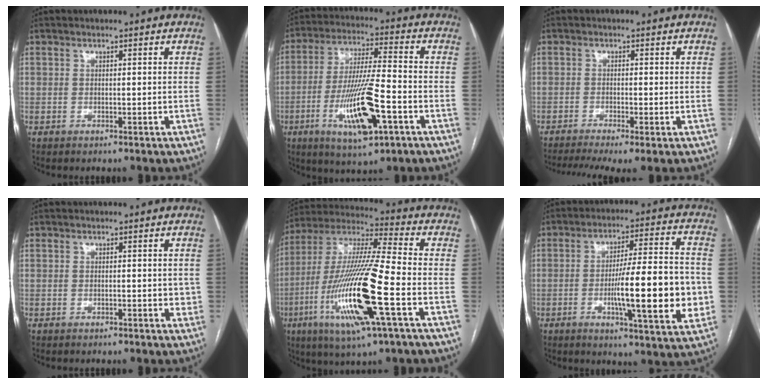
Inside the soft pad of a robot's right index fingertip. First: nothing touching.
{"total": 14.3, "force": [-5.3, 2.1, 13.1], "torque": [-0.254, -0.014, -0.089]}
{"total": 7.2, "force": [-4.8, 0.9, 5.2], "torque": [-0.090, -0.010, -0.082]}
{"total": 1.5, "force": [0.0, 0.9, 1.2], "torque": [-0.011, 0.001, -0.001]}
{"total": 20.9, "force": [-6.6, 1.4, 19.7], "torque": [-0.424, -0.027, -0.127]}
{"total": 16.6, "force": [-2.9, 1.9, 16.2], "torque": [-0.245, 0.000, -0.043]}